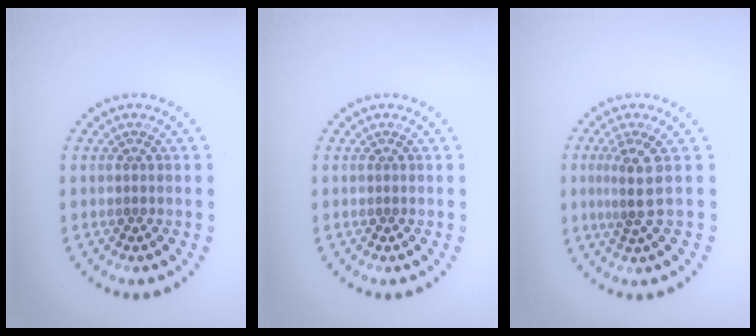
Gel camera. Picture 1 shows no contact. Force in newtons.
{"total": 0.0}
{"total": 2.5, "press": 1.7, "slide": 1.9}